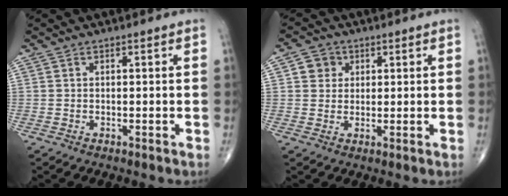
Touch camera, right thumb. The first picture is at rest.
{"total": 4.1, "force": [1.3, 3.7, 1.1], "torque": [0.003, 0.000, 0.016]}